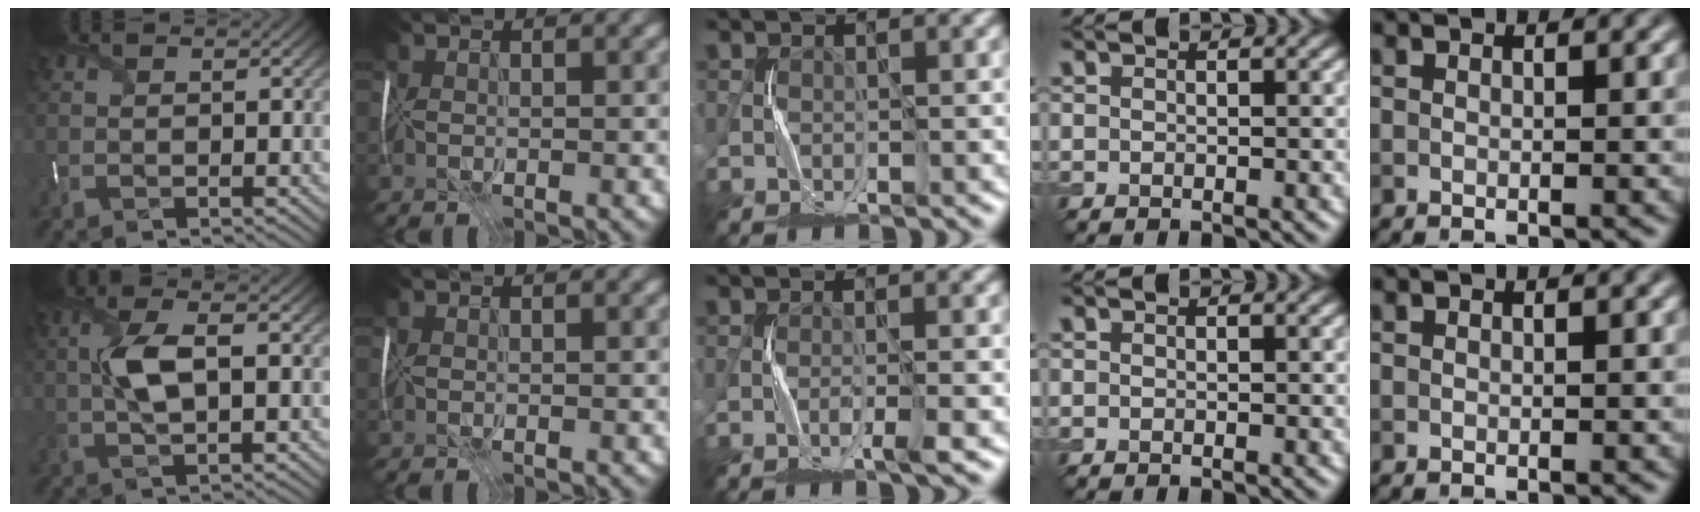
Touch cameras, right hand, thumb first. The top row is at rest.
{"thumb": {"total": 6.0, "force": [0.6, 2.1, 5.6], "torque": [-0.129, 0.006, 0.010]}, "middle": {"total": 1.9, "force": [-0.8, 0.1, 1.8], "torque": [-0.027, 0.009, -0.020]}}